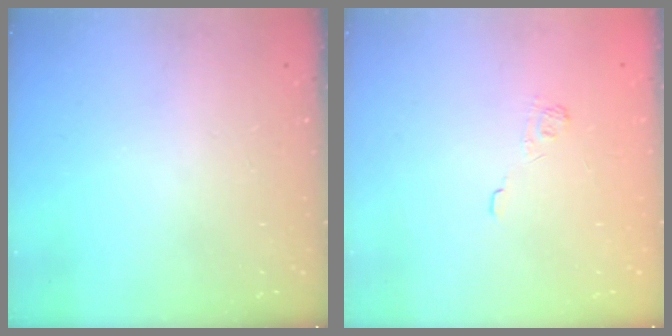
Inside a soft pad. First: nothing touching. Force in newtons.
{"total": 2.3, "press": 1.9, "slide": 1.4}